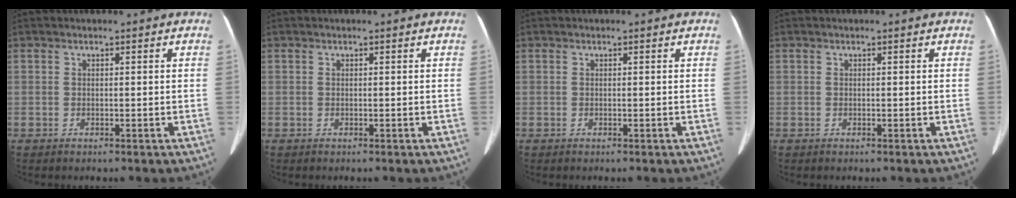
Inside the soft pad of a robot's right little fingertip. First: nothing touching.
{"total": 0.0}
{"total": 0.0}
{"total": 0.0}